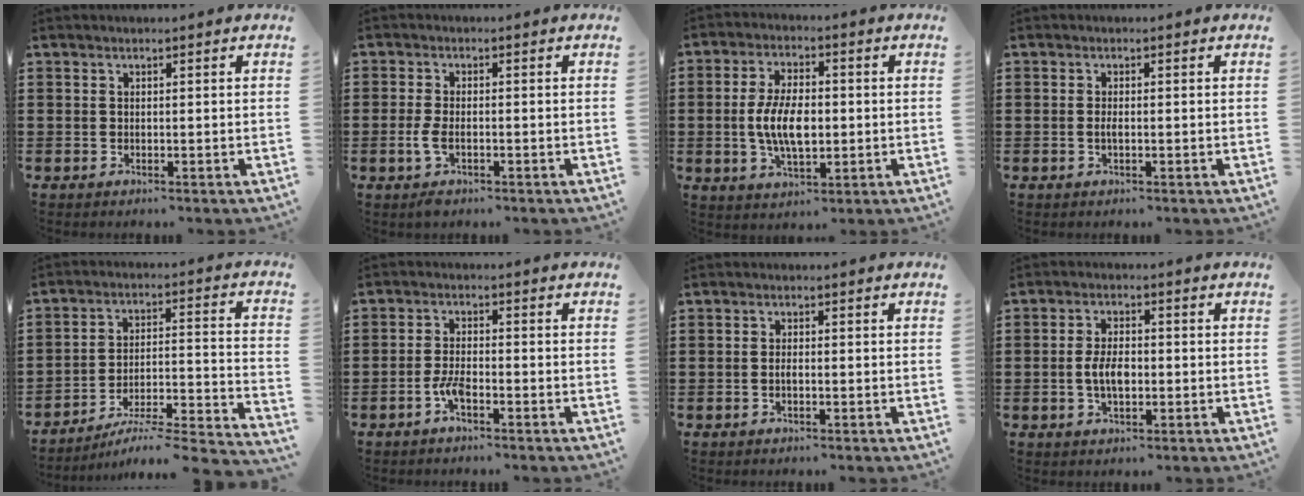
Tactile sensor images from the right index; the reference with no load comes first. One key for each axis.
{"total": 3.0, "fx": -1.0, "fy": 1.1, "fz": 2.6, "tx": -0.064, "ty": -0.007, "tz": -0.020}
{"total": 7.8, "fx": -0.6, "fy": 3.8, "fz": 6.8, "tx": -0.149, "ty": 0.000, "tz": -0.017}
{"total": 1.1, "fx": -0.2, "fy": 0.3, "fz": 1.1, "tx": -0.020, "ty": 0.000, "tz": -0.004}
{"total": 4.4, "fx": -3.6, "fy": 0.0, "fz": 2.5, "tx": -0.047, "ty": -0.022, "tz": -0.076}
{"total": 2.9, "fx": -1.5, "fy": 0.6, "fz": 2.4, "tx": -0.059, "ty": -0.006, "tz": -0.031}
{"total": 1.2, "fx": -0.3, "fy": 0.4, "fz": 1.1, "tx": -0.022, "ty": -0.001, "tz": -0.006}
{"total": 4.6, "fx": -0.6, "fy": 2.1, "fz": 4.0, "tx": -0.090, "ty": -0.002, "tz": -0.015}